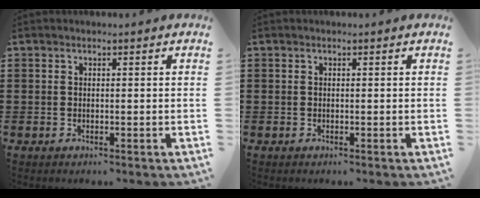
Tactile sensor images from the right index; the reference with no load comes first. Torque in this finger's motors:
{"motor_torque": [0.39, 0.54, -0.07, 0.00]}